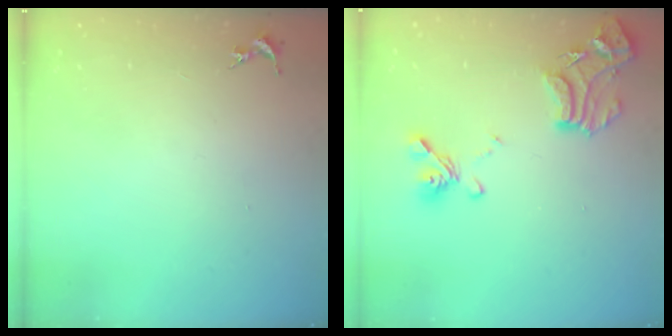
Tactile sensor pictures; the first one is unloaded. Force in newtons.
{"total": 16.4, "press": 16.4, "slide": 1.4}